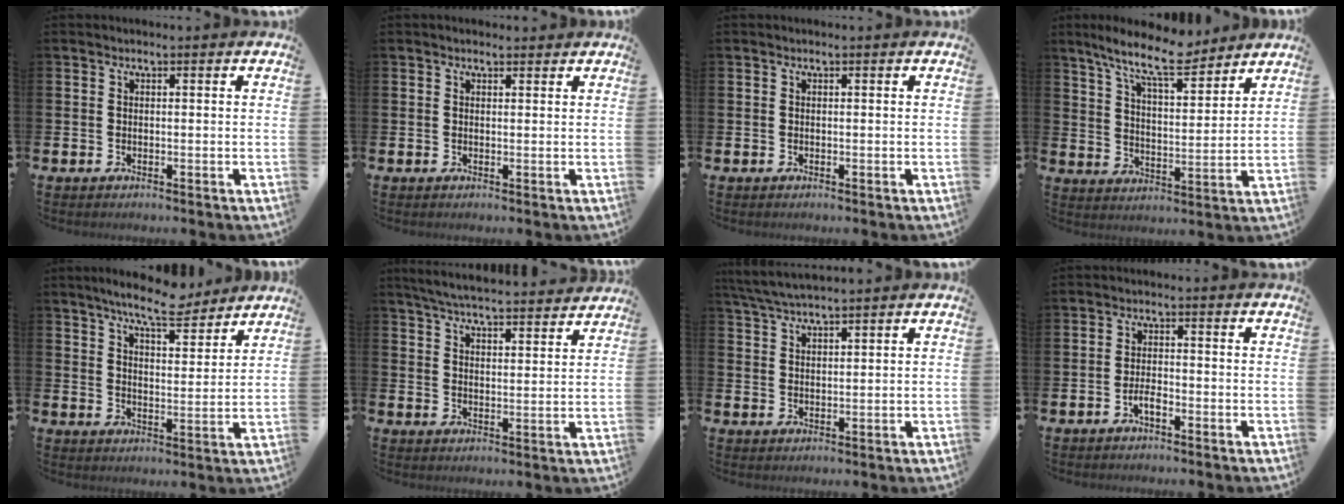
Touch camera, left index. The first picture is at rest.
{"total": 1.0, "force": [0.8, 0.4, 0.2], "torque": [0.004, 0.003, 0.013]}
{"total": 0.0}
{"total": 10.4, "force": [9.0, 2.1, 4.7], "torque": [-0.109, -0.042, 0.161]}
{"total": 8.2, "force": [7.5, 1.3, 3.0], "torque": [-0.069, -0.035, 0.134]}
{"total": 5.9, "force": [5.8, 0.3, 1.1], "torque": [-0.038, -0.038, 0.102]}
{"total": 4.2, "force": [3.9, 0.2, 1.4], "torque": [-0.042, -0.007, 0.073]}
{"total": 2.0, "force": [-1.1, 0.7, 1.5], "torque": [-0.029, 0.002, -0.023]}